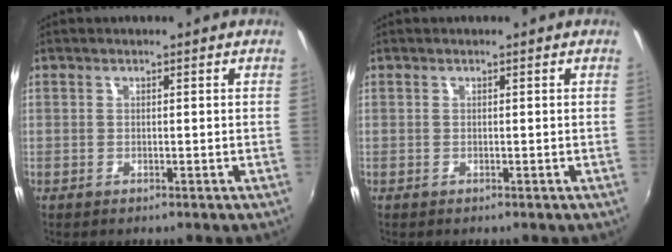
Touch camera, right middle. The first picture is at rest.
{"total": 0.0}